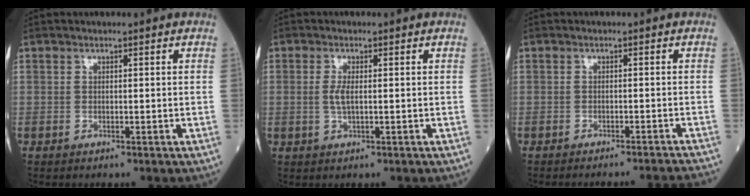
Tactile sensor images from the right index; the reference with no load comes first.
{"total": 2.2, "force": [0.1, 0.6, 2.1], "torque": [-0.049, -0.002, 0.002]}
{"total": 9.2, "force": [-8.9, -1.3, 1.9], "torque": [-0.005, -0.012, -0.100]}